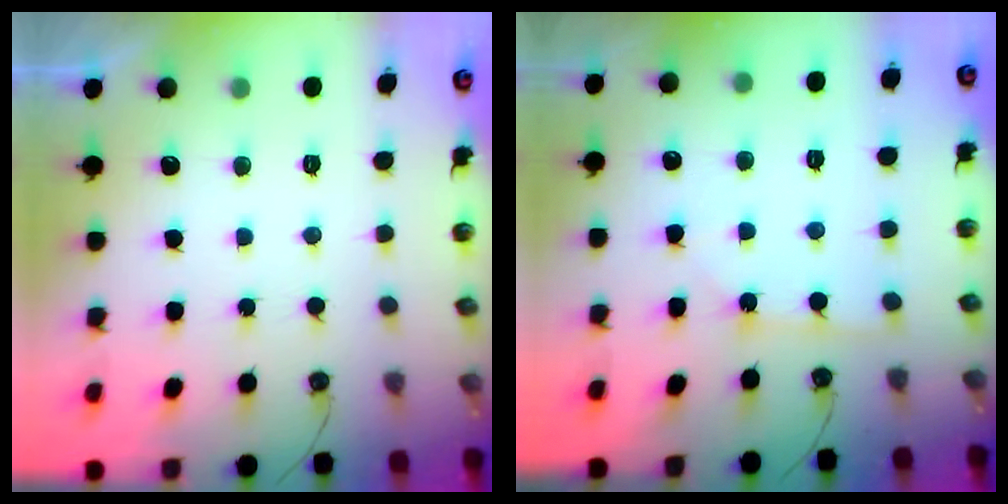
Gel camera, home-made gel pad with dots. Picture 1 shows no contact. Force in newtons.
{"total": 2.4, "press": 2.4, "slide": 0.2}